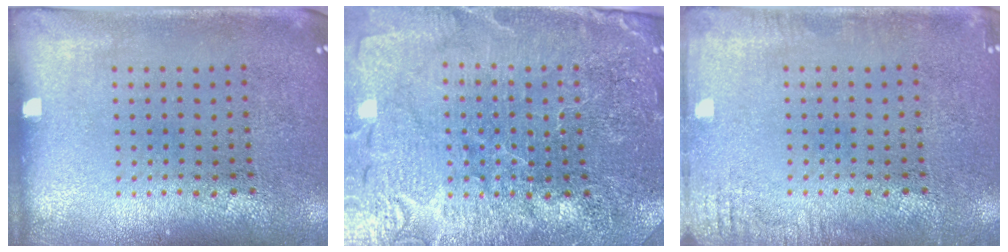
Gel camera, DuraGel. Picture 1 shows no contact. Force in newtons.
{"total": 4.1, "press": 3.9, "slide": 1.3}
{"total": 1.7, "press": 1.7, "slide": 0.2}